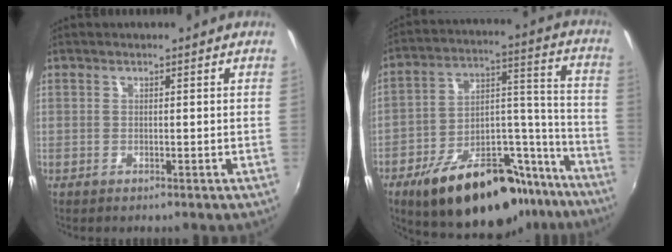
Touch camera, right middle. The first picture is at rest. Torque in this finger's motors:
{"motor_torque": [1.12, -1.02, 0.39, 0.17]}